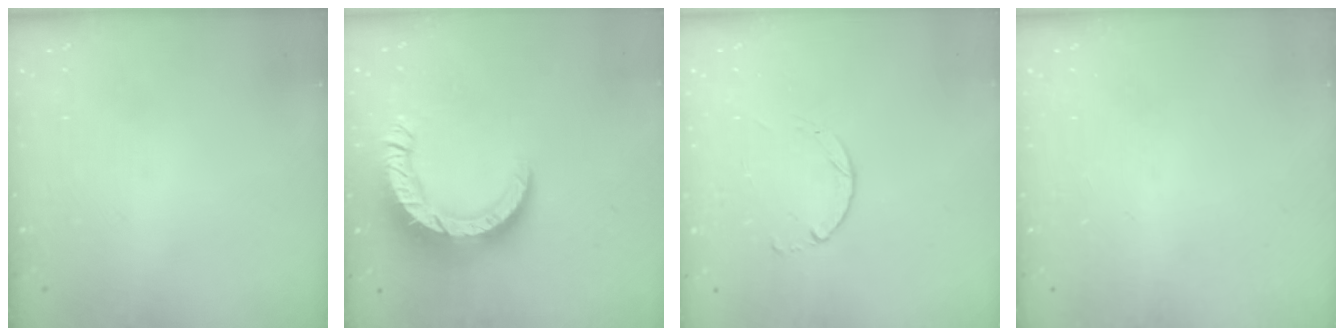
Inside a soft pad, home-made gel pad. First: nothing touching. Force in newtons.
{"total": 12.7, "press": 12.7, "slide": 1.2}
{"total": 1.8, "press": 1.8, "slide": 0.2}
{"total": 0.0}